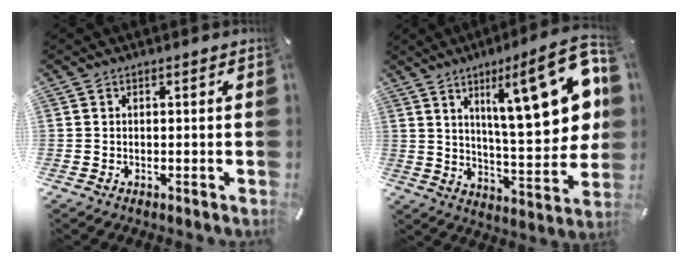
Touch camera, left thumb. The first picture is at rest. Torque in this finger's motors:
{"motor_torque": [2.21, 2.80, 2.29, -0.48, 0.25]}